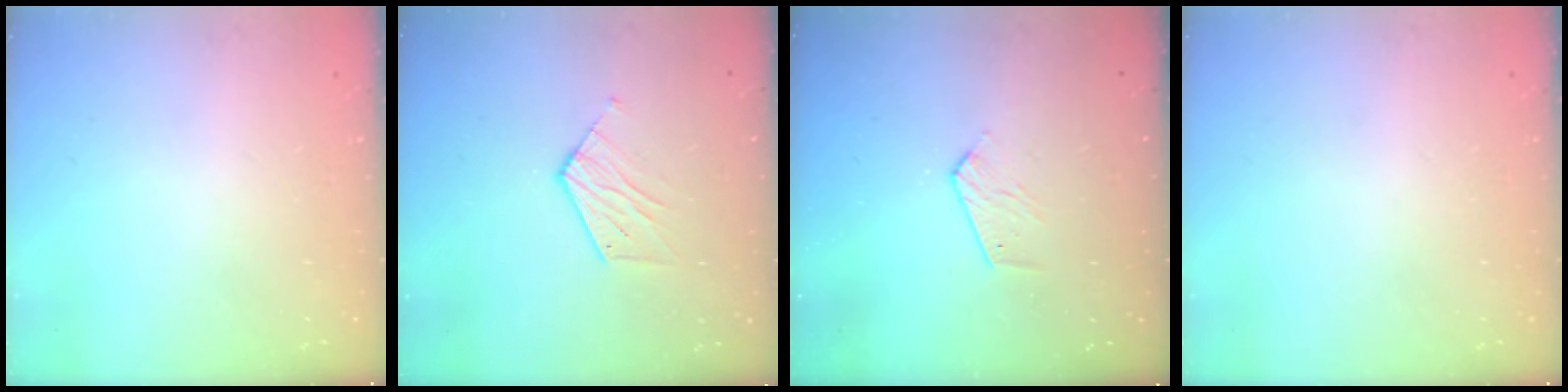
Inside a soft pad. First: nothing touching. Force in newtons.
{"total": 8.0, "press": 8.0, "slide": 0.4}
{"total": 4.8, "press": 4.8, "slide": 0.5}
{"total": 0.0}